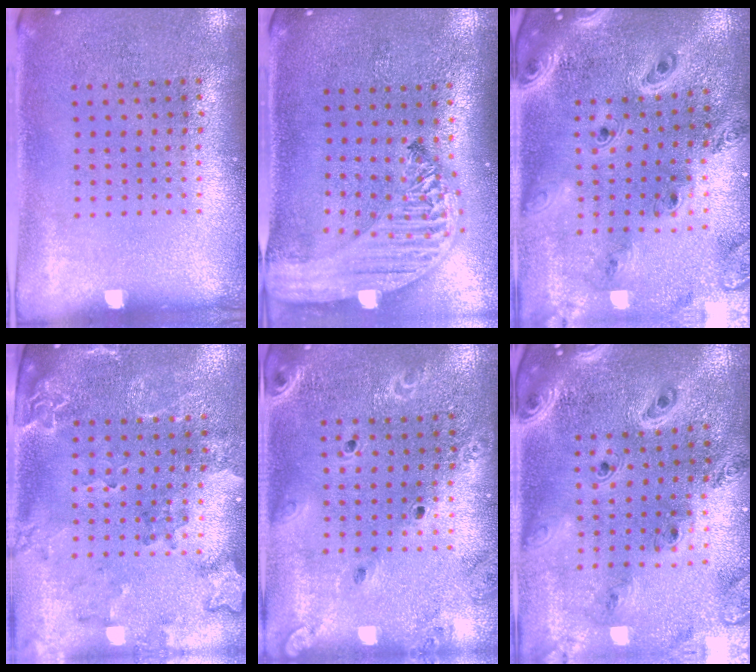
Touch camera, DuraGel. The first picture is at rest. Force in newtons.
{"total": 3.2, "press": 2.5, "slide": 1.9}
{"total": 2.8, "press": 2.4, "slide": 1.4}
{"total": 2.2, "press": 1.9, "slide": 1.1}
{"total": 1.9, "press": 1.8, "slide": 0.7}
{"total": 2.5, "press": 2.2, "slide": 1.2}